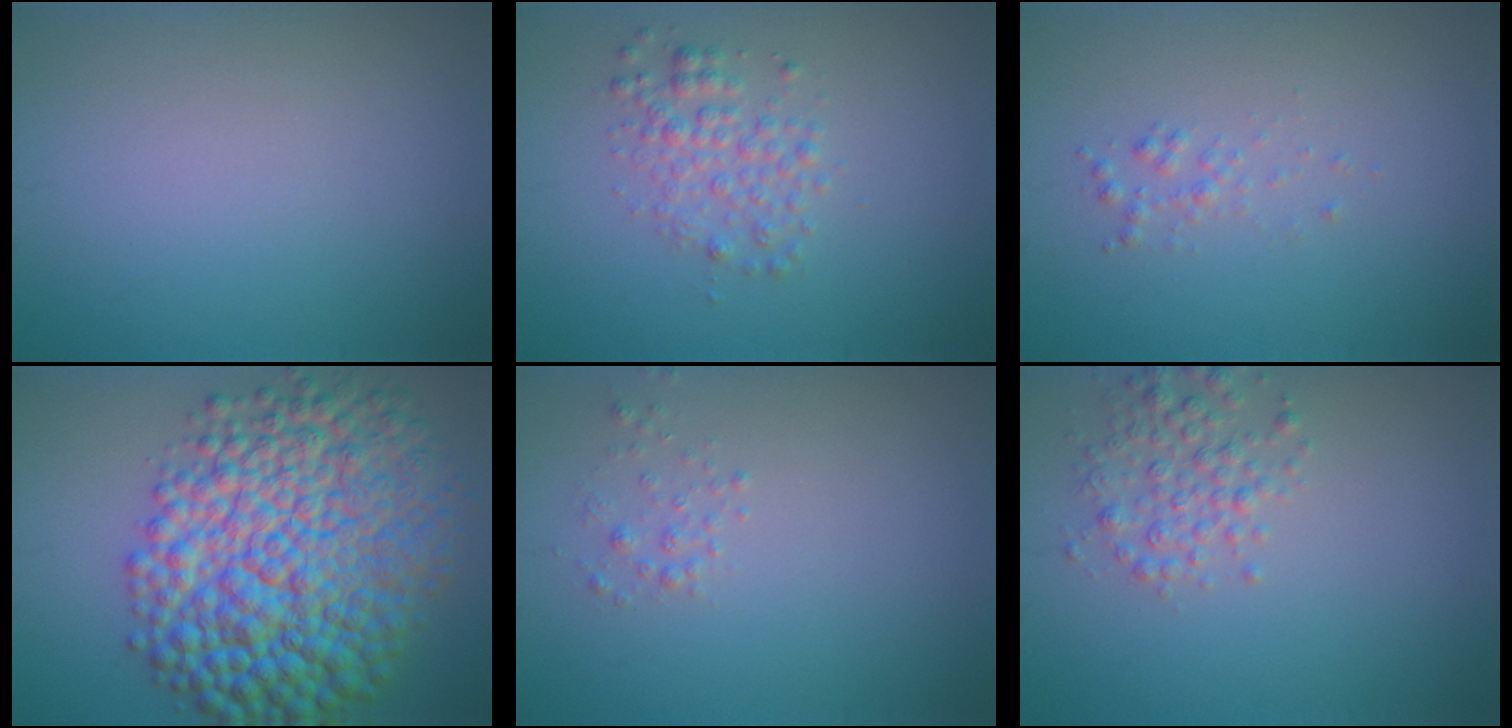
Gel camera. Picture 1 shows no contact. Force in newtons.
{"total": 2.5, "press": 2.5, "slide": 0.1}
{"total": 0.9, "press": 0.9, "slide": 0.0}
{"total": 13.9, "press": 13.9, "slide": 0.0}
{"total": 1.0, "press": 1.0, "slide": 0.1}
{"total": 2.7, "press": 2.7, "slide": 0.1}